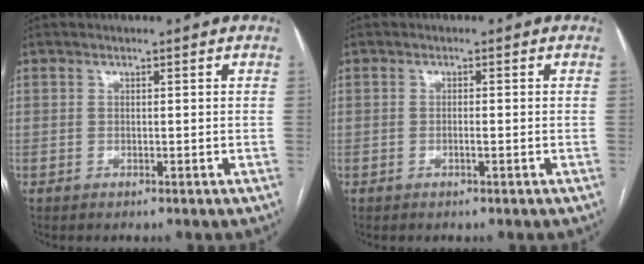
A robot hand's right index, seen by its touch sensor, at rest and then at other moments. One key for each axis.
{"total": 0.9, "fx": -0.4, "fy": 0.0, "fz": 0.8, "tx": -0.015, "ty": 0.001, "tz": -0.006}